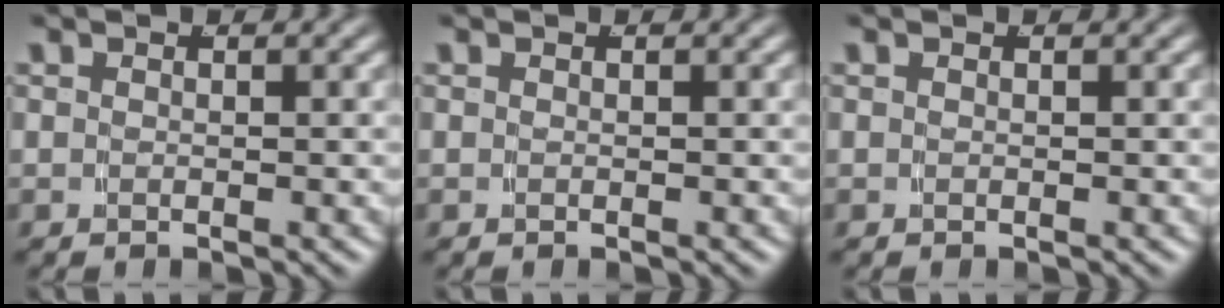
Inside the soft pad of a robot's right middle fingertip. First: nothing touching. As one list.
[{"total": 0.0}, {"total": 0.0}]